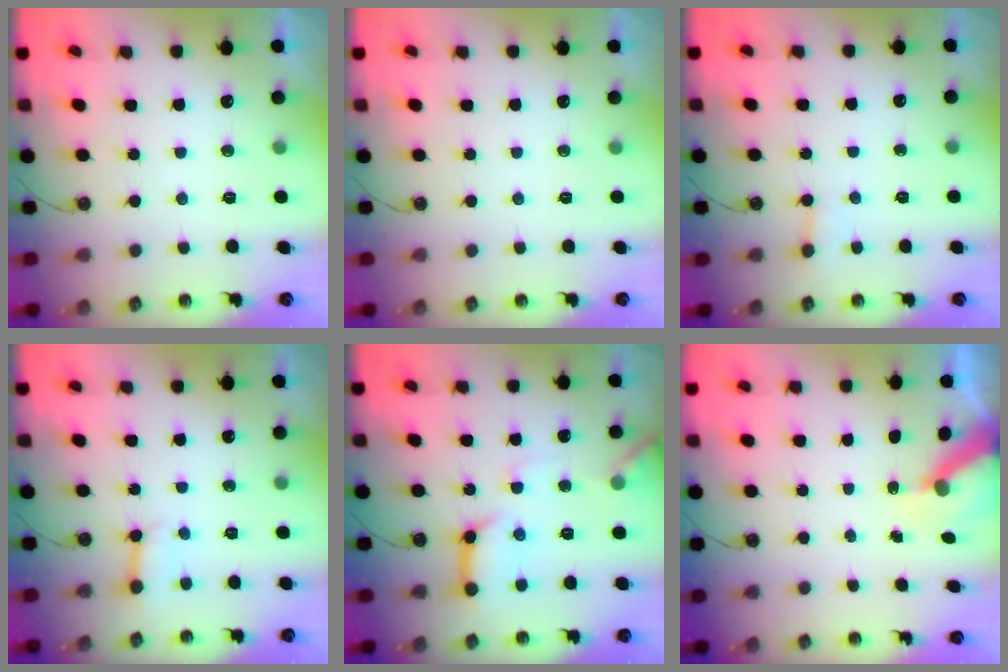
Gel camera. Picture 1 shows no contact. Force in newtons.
{"total": 0.0}
{"total": 2.7, "press": 2.7, "slide": 0.2}
{"total": 3.6, "press": 3.6, "slide": 0.1}
{"total": 12.2, "press": 12.1, "slide": 1.3}
{"total": 6.3, "press": 6.3, "slide": 0.7}